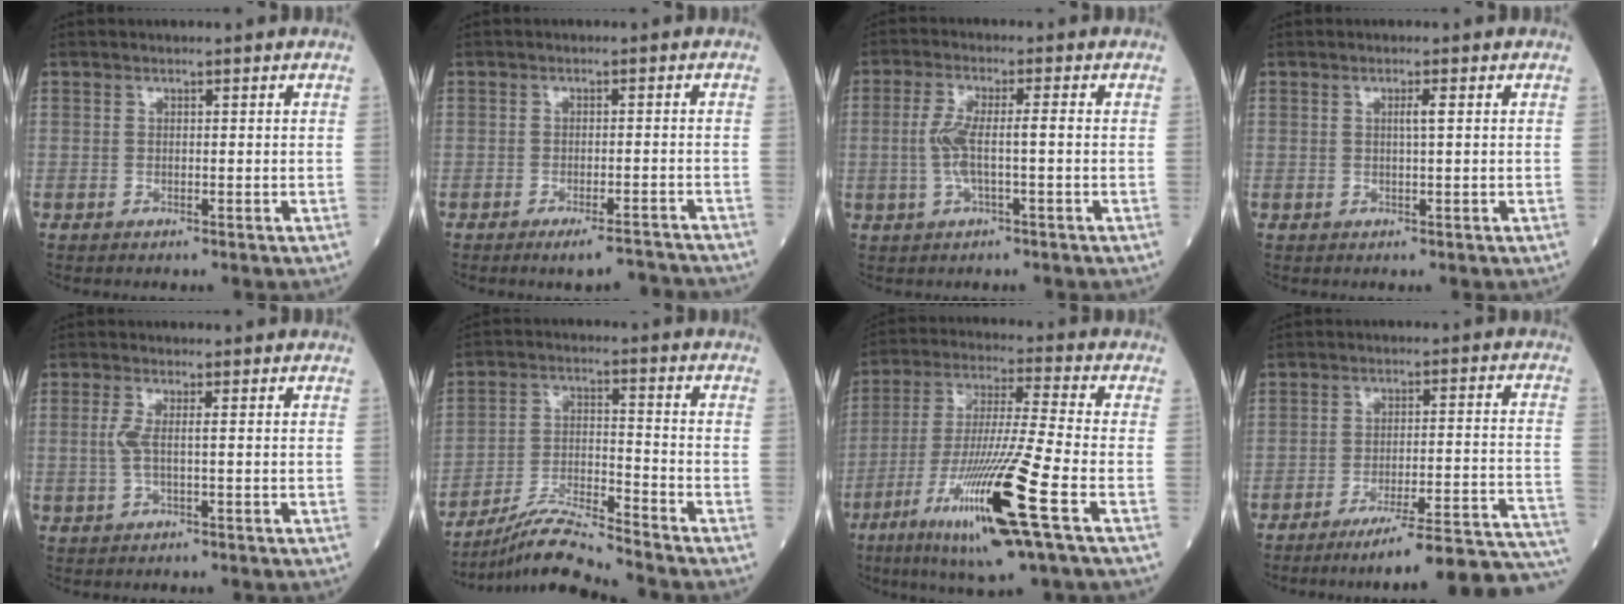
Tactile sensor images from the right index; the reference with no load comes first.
{"total": 5.3, "force": [-4.9, 0.4, 2.0], "torque": [-0.014, -0.001, -0.073]}
{"total": 5.7, "force": [-0.5, 0.9, 5.6], "torque": [-0.125, 0.011, -0.012]}
{"total": 1.3, "force": [0.3, -0.2, 1.3], "torque": [-0.023, 0.000, 0.003]}
{"total": 2.8, "force": [0.1, 0.4, 2.8], "torque": [-0.069, 0.001, 0.001]}
{"total": 9.3, "force": [-8.6, -1.5, 3.0], "torque": [-0.059, -0.007, -0.159]}
{"total": 17.8, "force": [-7.6, -0.4, 16.1], "torque": [-0.330, -0.034, -0.141]}
{"total": 20.5, "force": [-18.5, -1.0, 8.9], "torque": [-0.046, 0.006, -0.246]}